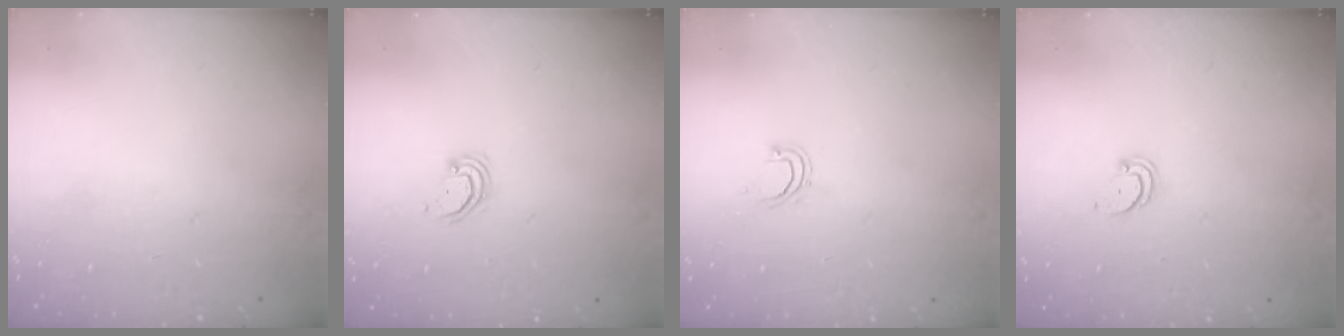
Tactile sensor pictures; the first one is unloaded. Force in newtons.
{"total": 2.8, "press": 2.8, "slide": 0.2}
{"total": 4.7, "press": 4.6, "slide": 0.9}
{"total": 2.5, "press": 2.5, "slide": 0.3}